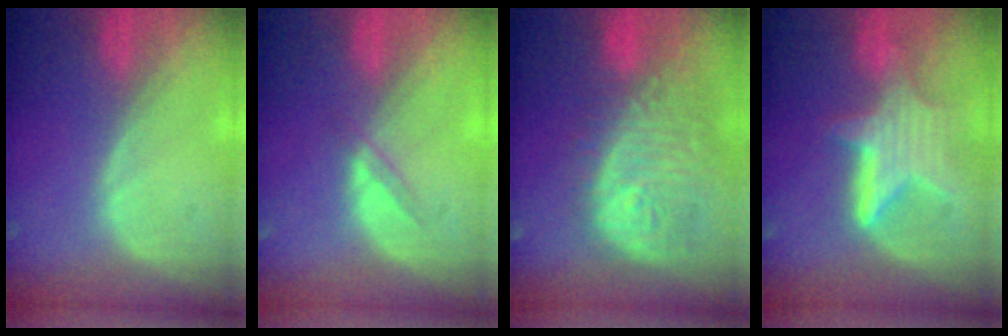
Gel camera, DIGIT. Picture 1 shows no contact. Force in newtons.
{"total": 1.9, "press": 1.7, "slide": 1.0}
{"total": 12.0, "press": 10.7, "slide": 5.4}
{"total": 6.5, "press": 6.4, "slide": 1.0}